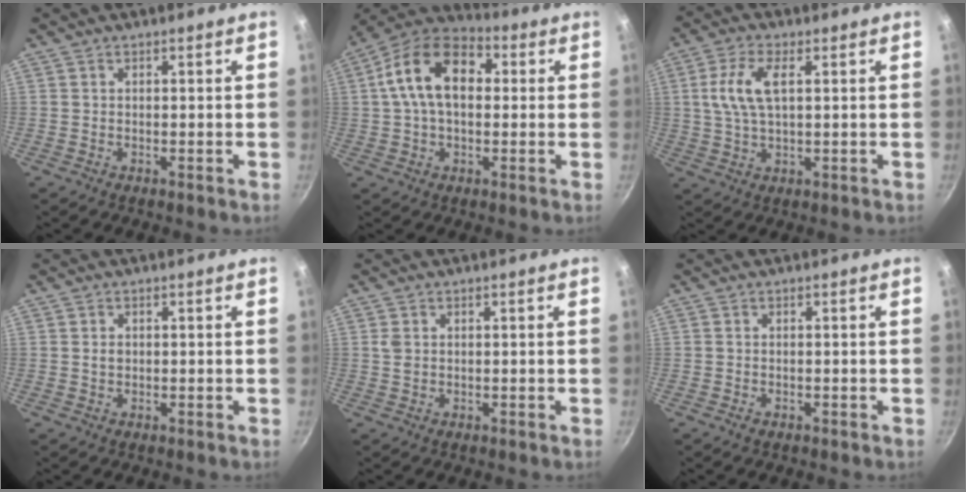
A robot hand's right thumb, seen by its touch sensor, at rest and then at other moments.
{"total": 15.0, "force": [2.2, 9.6, 11.3], "torque": [-0.168, 0.028, 0.017]}
{"total": 8.5, "force": [1.9, 4.0, 7.2], "torque": [-0.149, 0.009, 0.034]}
{"total": 1.2, "force": [0.1, 1.0, 0.7], "torque": [-0.009, 0.001, 0.001]}
{"total": 1.7, "force": [0.4, 1.3, 0.9], "torque": [-0.016, 0.001, 0.008]}
{"total": 0.8, "force": [-0.4, 0.5, 0.4], "torque": [-0.006, 0.000, -0.008]}